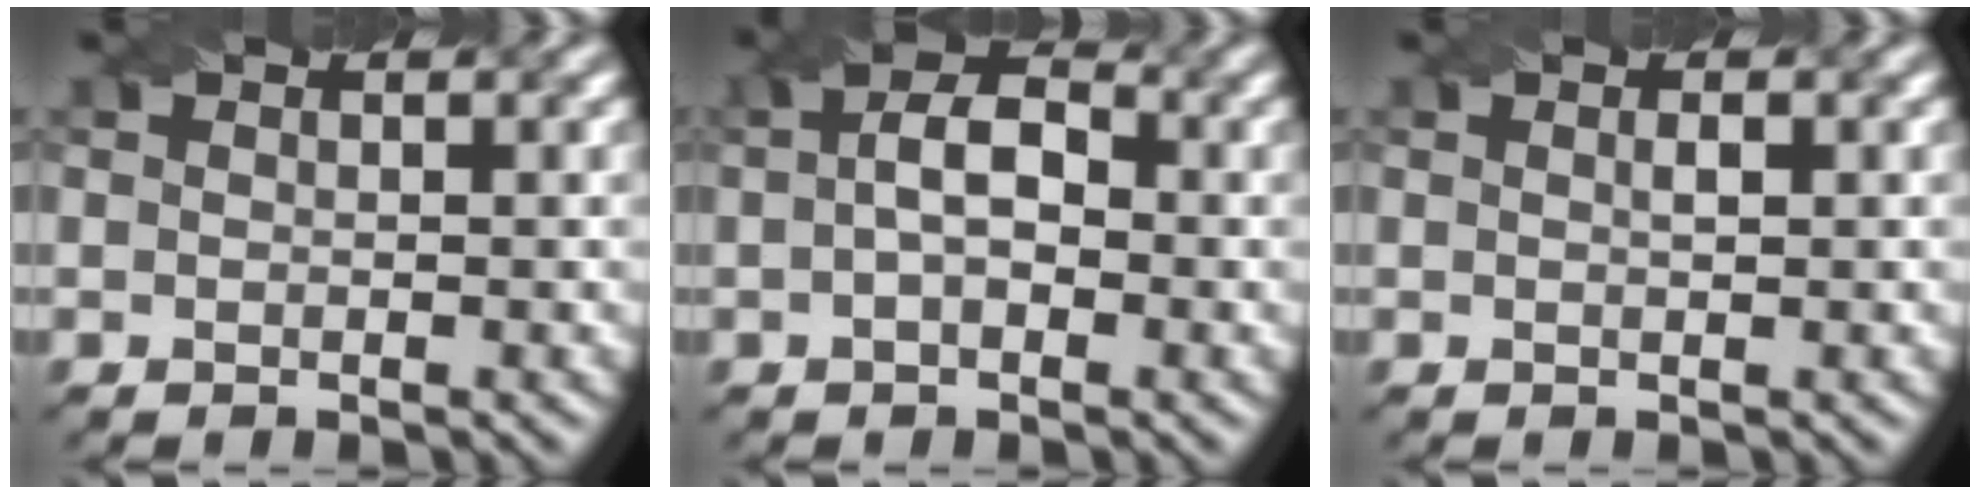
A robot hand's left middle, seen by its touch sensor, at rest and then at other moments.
{"total": 4.1, "force": [0.1, 2.3, 3.4], "torque": [-0.057, 0.011, -0.007]}
{"total": 0.6, "force": [0.1, 0.1, 0.6], "torque": [-0.011, 0.003, 0.002]}